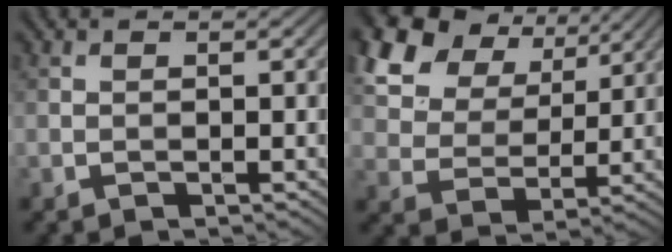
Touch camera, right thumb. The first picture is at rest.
{"total": 15.3, "force": [8.3, 9.9, 8.2], "torque": [-0.233, 0.030, 0.176]}